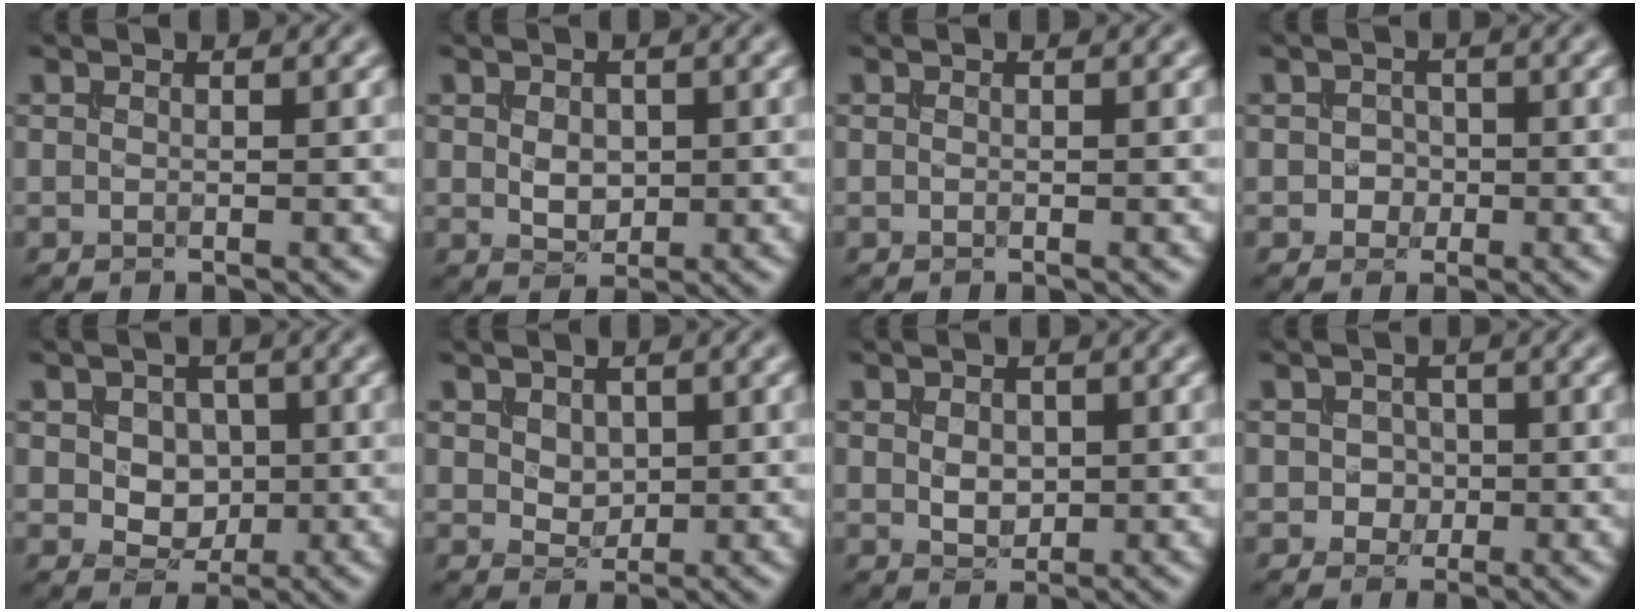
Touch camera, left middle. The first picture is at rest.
{"total": 2.1, "force": [0.1, 1.5, 1.4], "torque": [-0.031, -0.002, 0.005]}
{"total": 0.0}
{"total": 1.3, "force": [-0.3, 1.2, 0.4], "torque": [-0.003, 0.000, -0.008]}
{"total": 3.3, "force": [0.2, 2.6, 1.9], "torque": [-0.037, -0.005, -0.002]}
{"total": 1.6, "force": [0.5, 1.2, 0.9], "torque": [-0.023, -0.004, 0.009]}
{"total": 1.9, "force": [0.1, 1.4, 1.3], "torque": [-0.029, -0.002, 0.004]}
{"total": 1.6, "force": [-0.3, 1.5, 0.6], "torque": [-0.004, -0.002, -0.007]}